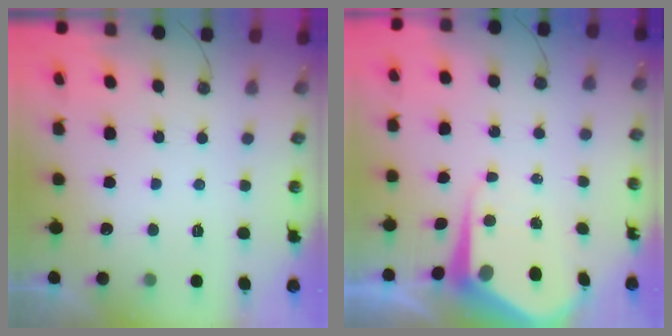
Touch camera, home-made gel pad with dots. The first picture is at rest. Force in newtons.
{"total": 8.2, "press": 8.1, "slide": 0.6}